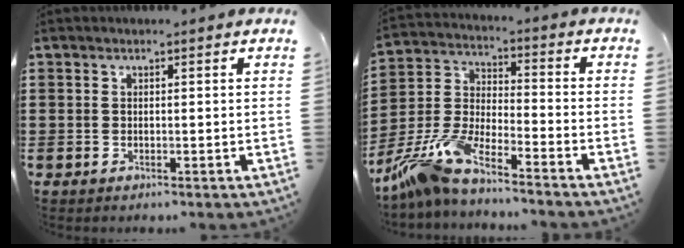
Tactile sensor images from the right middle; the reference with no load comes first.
{"total": 9.5, "force": [-8.4, 1.0, 4.4], "torque": [-0.106, 0.000, -0.170]}